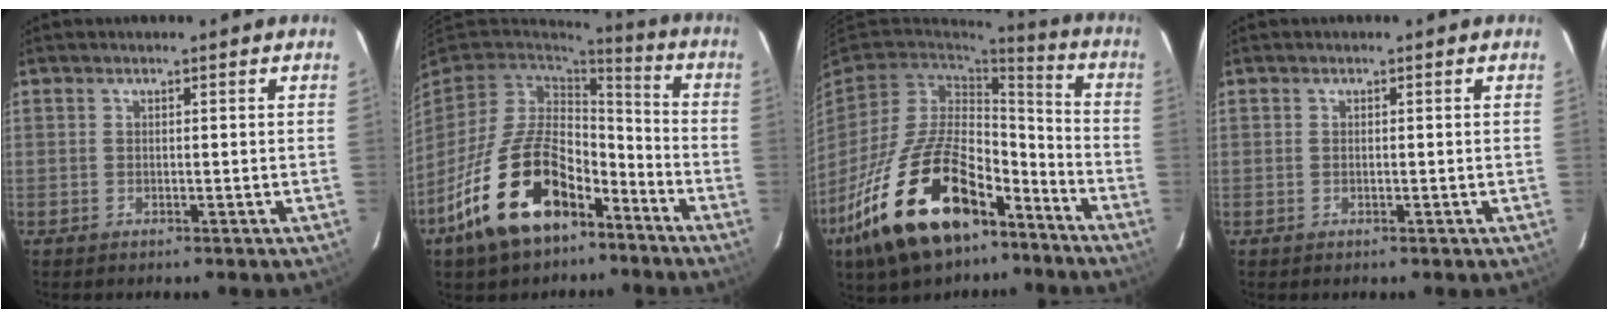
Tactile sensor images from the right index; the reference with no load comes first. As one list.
[{"total": 20.4, "force": [-11.0, 11.2, 13.0], "torque": [-0.265, 0.003, -0.179]}, {"total": 25.9, "force": [-14.7, 13.1, 16.8], "torque": [-0.333, -0.003, -0.233]}, {"total": 0.0}]